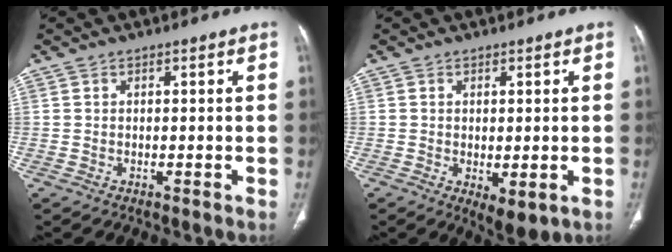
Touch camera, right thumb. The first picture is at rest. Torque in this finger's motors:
{"motor_torque": [-0.13, 0.29, -0.10, -0.24, 0.03]}